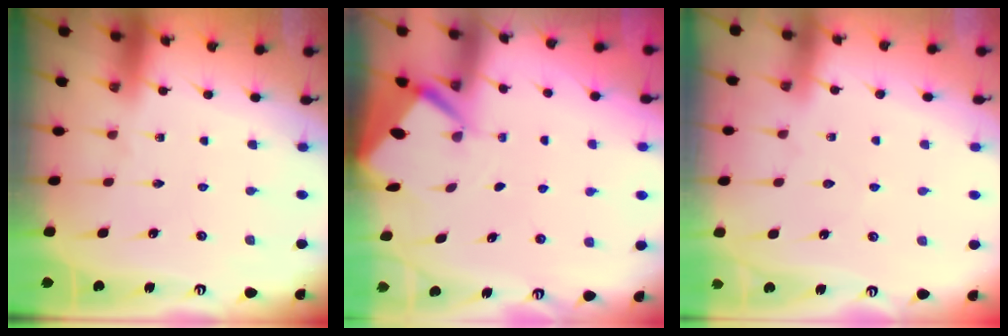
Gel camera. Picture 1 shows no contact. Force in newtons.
{"total": 3.5, "press": 3.5, "slide": 0.2}
{"total": 3.2, "press": 3.1, "slide": 0.6}